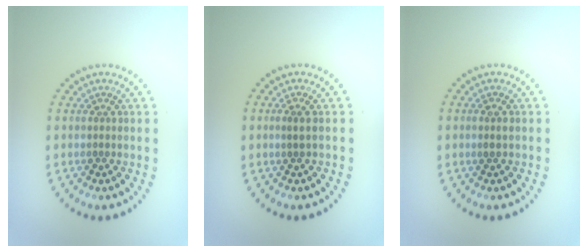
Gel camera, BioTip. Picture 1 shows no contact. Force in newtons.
{"total": 0.6, "press": 0.4, "slide": 0.4}
{"total": 0.9, "press": 0.9, "slide": 0.2}